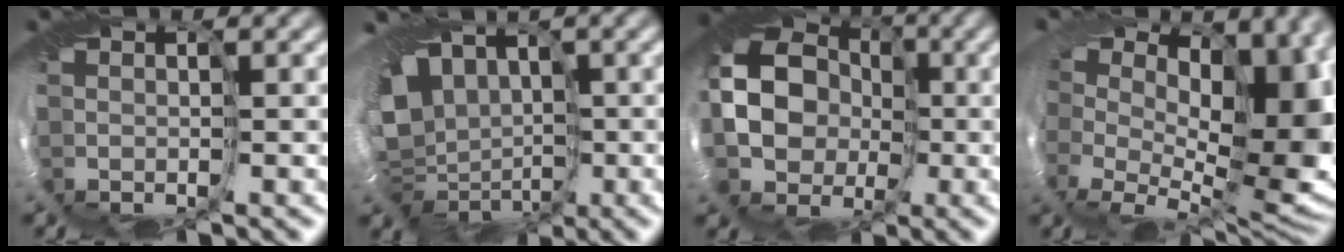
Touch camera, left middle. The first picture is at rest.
{"total": 9.5, "force": [0.0, 7.4, 5.9], "torque": [-0.100, -0.036, 0.010]}
{"total": 13.8, "force": [-2.2, 12.2, 6.0], "torque": [-0.127, -0.012, -0.084]}
{"total": 10.7, "force": [2.2, 7.2, 7.7], "torque": [-0.081, -0.036, 0.050]}